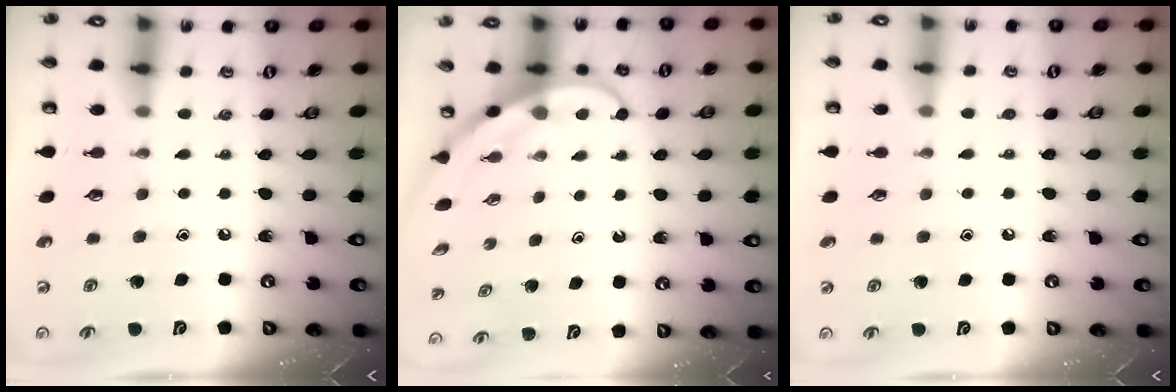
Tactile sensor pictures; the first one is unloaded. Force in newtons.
{"total": 3.8, "press": 3.8, "slide": 0.3}
{"total": 2.9, "press": 2.8, "slide": 0.4}